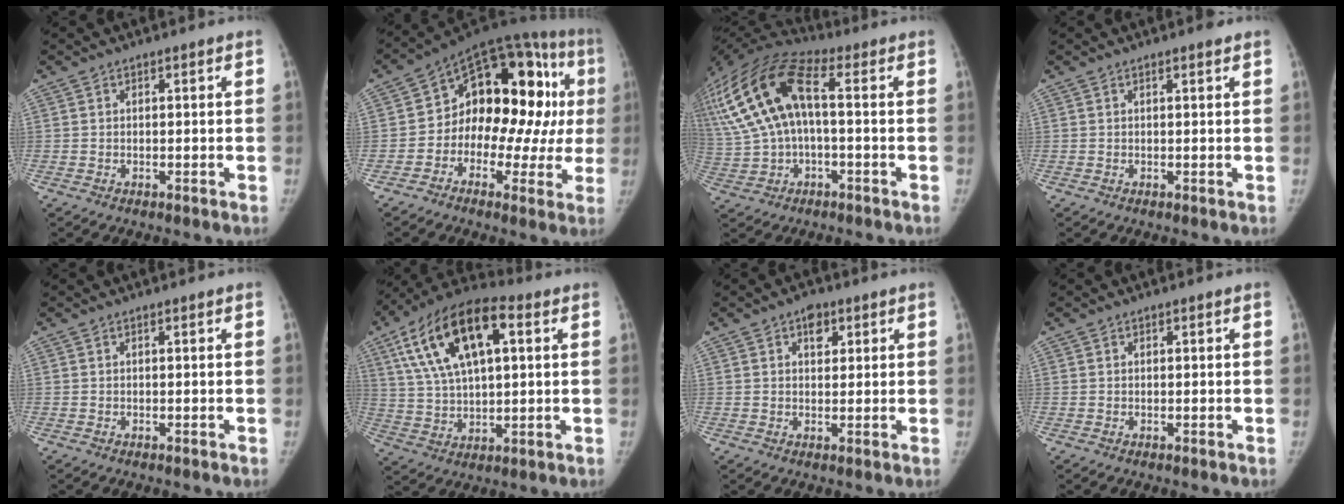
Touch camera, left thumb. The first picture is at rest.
{"total": 23.9, "force": [1.5, 13.9, 19.4], "torque": [-0.214, 0.056, 0.014]}
{"total": 21.0, "force": [2.6, 10.7, 17.9], "torque": [-0.397, 0.039, 0.042]}
{"total": 0.9, "force": [0.6, 0.2, 0.6], "torque": [-0.007, -0.001, 0.007]}
{"total": 0.0}
{"total": 19.9, "force": [7.0, 9.4, 16.2], "torque": [-0.279, 0.012, 0.117]}
{"total": 3.9, "force": [1.9, 2.6, 2.2], "torque": [-0.010, -0.004, 0.024]}
{"total": 0.0}